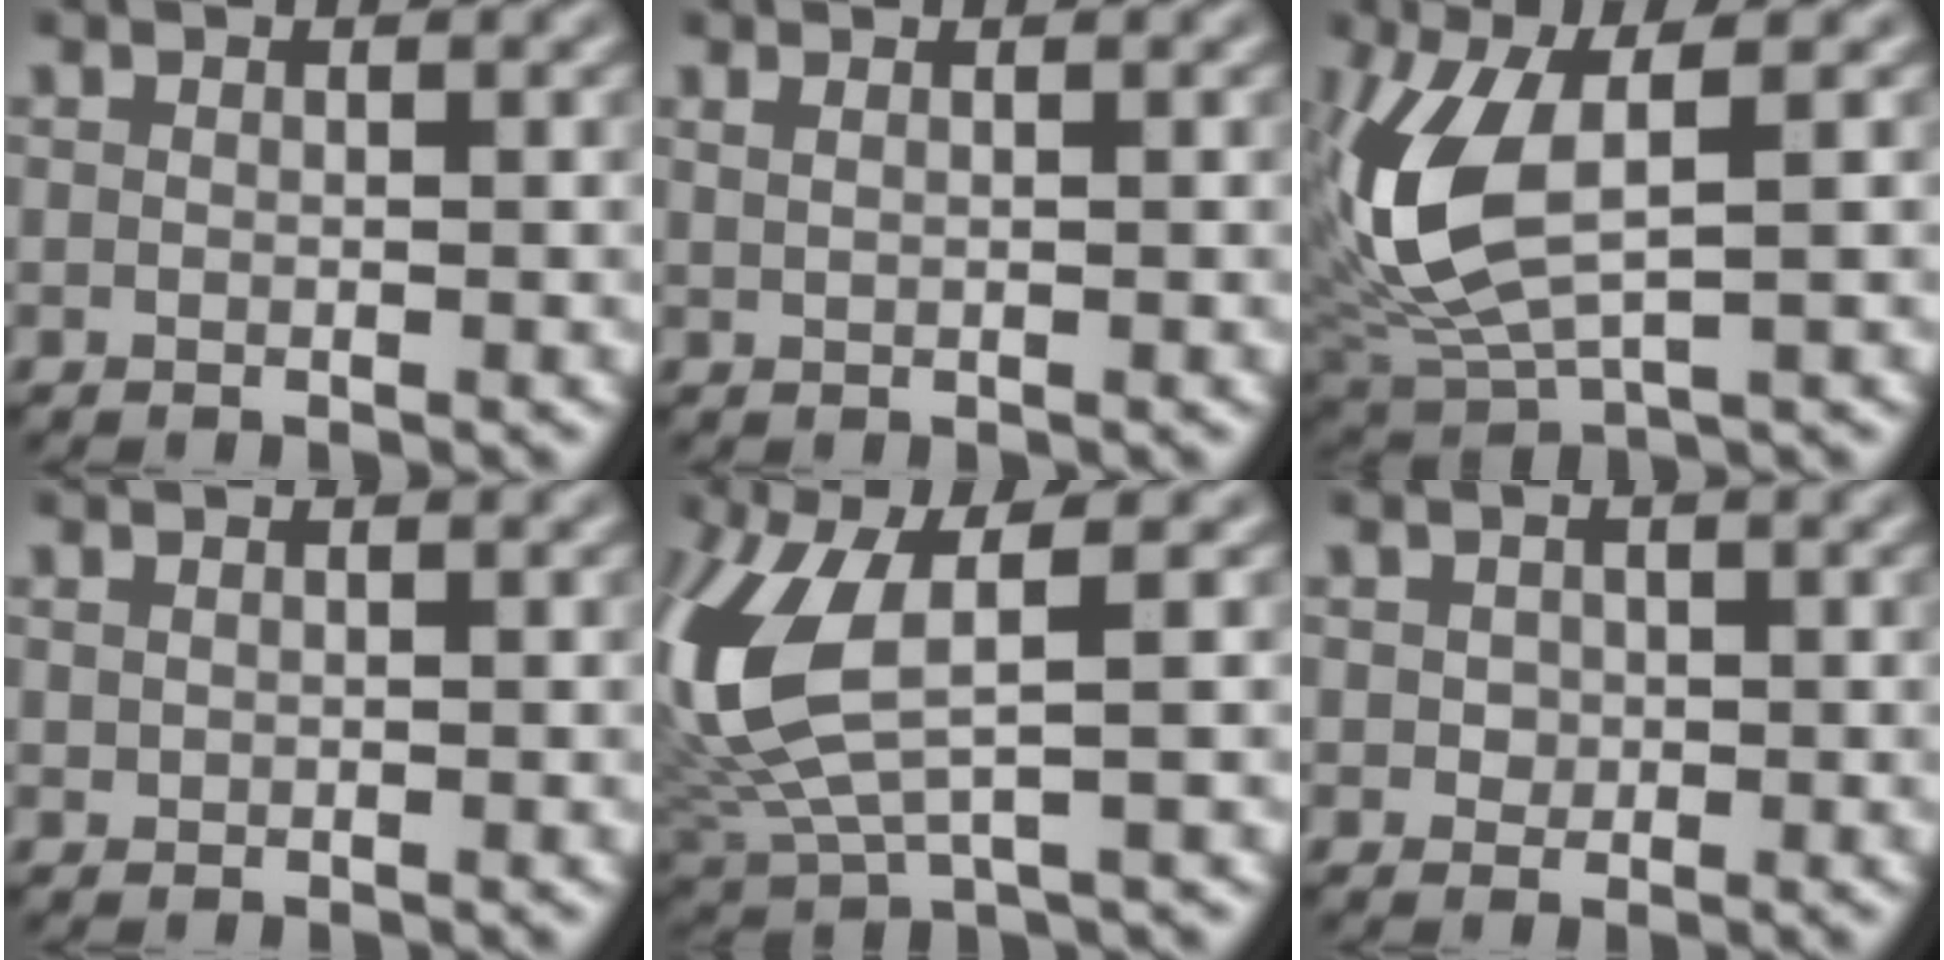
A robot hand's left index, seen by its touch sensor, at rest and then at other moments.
{"total": 0.9, "force": [0.6, 0.3, 0.6], "torque": [-0.009, 0.000, 0.007]}
{"total": 8.0, "force": [1.0, 3.6, 7.1], "torque": [-0.178, -0.002, 0.026]}
{"total": 0.0}
{"total": 8.8, "force": [1.4, 3.5, 7.9], "torque": [-0.206, 0.002, 0.033]}
{"total": 1.0, "force": [0.1, 0.9, 0.4], "torque": [-0.004, -0.001, 0.003]}